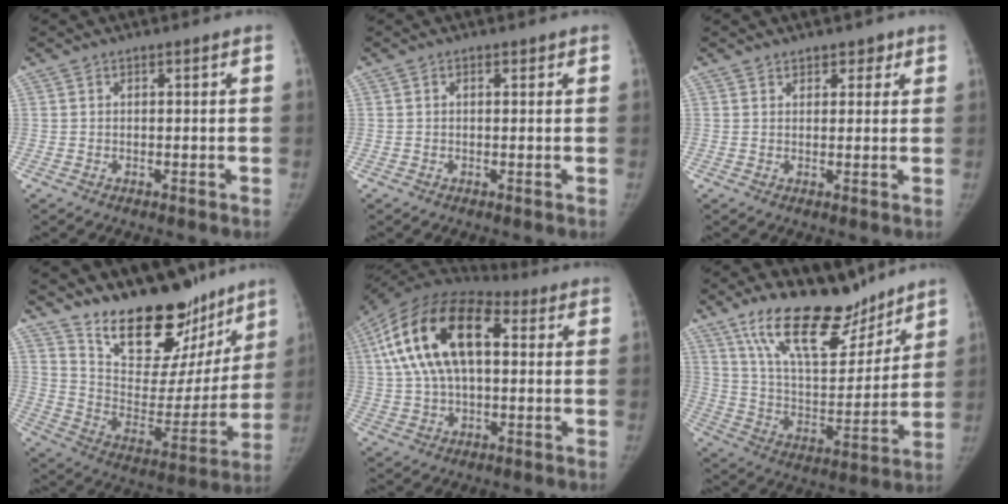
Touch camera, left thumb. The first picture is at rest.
{"total": 0.7, "force": [0.3, 0.5, 0.4], "torque": [0.001, 0.001, 0.001]}
{"total": 2.7, "force": [1.8, 1.8, 0.7], "torque": [0.024, -0.009, 0.021]}
{"total": 23.9, "force": [18.5, 10.8, 10.6], "torque": [-0.111, -0.113, 0.288]}
{"total": 21.1, "force": [5.0, 11.5, 17.0], "torque": [-0.313, 0.030, 0.075]}
{"total": 20.2, "force": [15.0, 8.0, 10.9], "torque": [-0.137, -0.084, 0.261]}